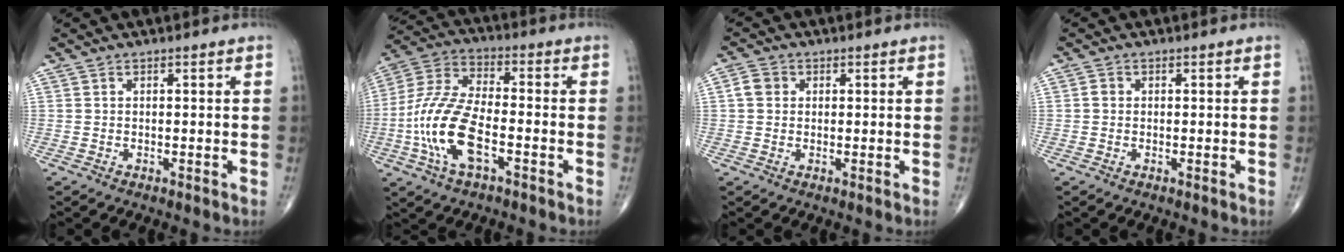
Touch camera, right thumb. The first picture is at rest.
{"total": 14.9, "force": [-4.6, 6.6, 12.5], "torque": [-0.270, 0.027, -0.090]}
{"total": 2.9, "force": [0.4, 2.5, 1.3], "torque": [-0.019, 0.007, 0.004]}
{"total": 1.0, "force": [0.0, 0.9, 0.4], "torque": [-0.005, 0.002, -0.002]}